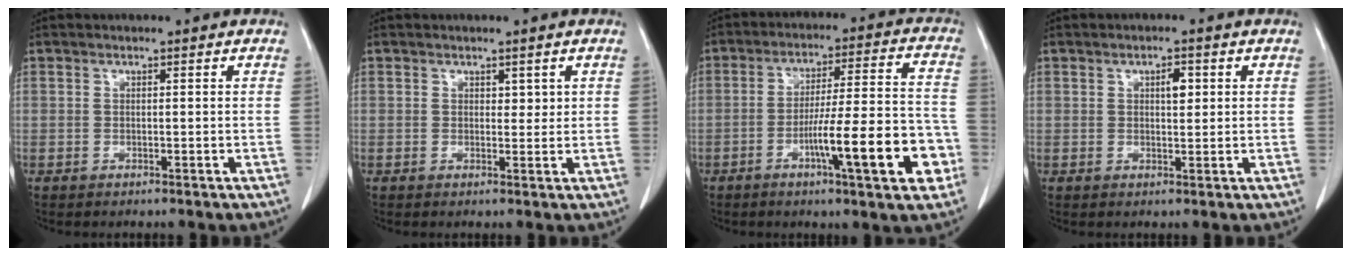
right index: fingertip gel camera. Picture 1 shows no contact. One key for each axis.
{"total": 1.3, "fx": 0.7, "fy": 0.9, "fz": 0.7, "tx": -0.001, "ty": -0.004, "tz": 0.009}
{"total": 15.0, "fx": -5.6, "fy": 1.4, "fz": 13.8, "tx": -0.214, "ty": 0.007, "tz": -0.082}
{"total": 2.4, "fx": 0.7, "fy": 1.0, "fz": 2.0, "tx": -0.031, "ty": -0.001, "tz": 0.012}